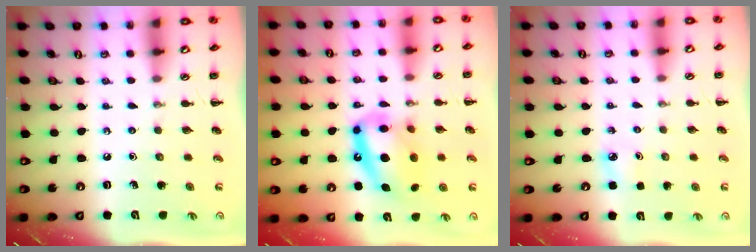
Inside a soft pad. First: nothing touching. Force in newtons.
{"total": 15.5, "press": 14.8, "slide": 4.5}
{"total": 4.2, "press": 3.9, "slide": 1.5}